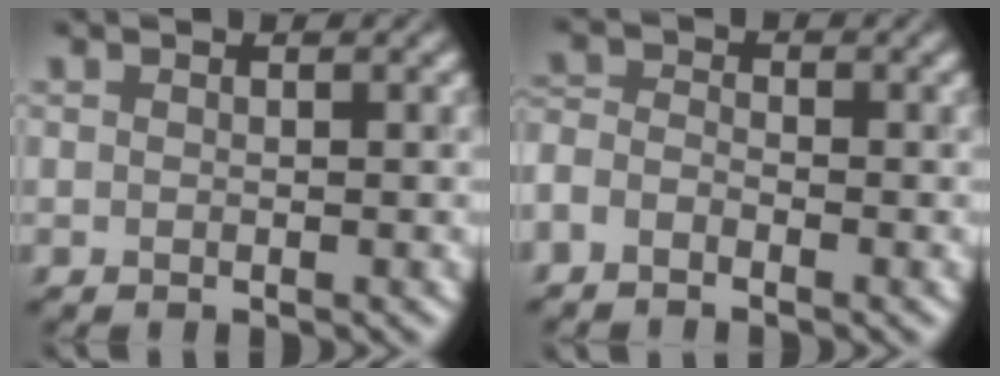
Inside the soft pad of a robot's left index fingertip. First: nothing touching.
{"total": 2.1, "force": [-1.5, 1.0, 1.0], "torque": [-0.023, 0.001, -0.041]}